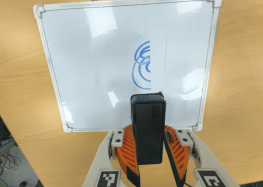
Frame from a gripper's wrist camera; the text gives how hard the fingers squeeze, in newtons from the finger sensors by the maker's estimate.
{"total": 9.0, "left": 9.7, "right": 8.4}